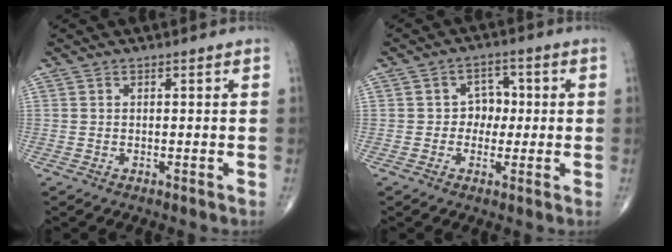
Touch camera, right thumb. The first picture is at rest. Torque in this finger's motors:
{"motor_torque": [-0.43, 0.59, -0.01, 0.09, 0.01]}